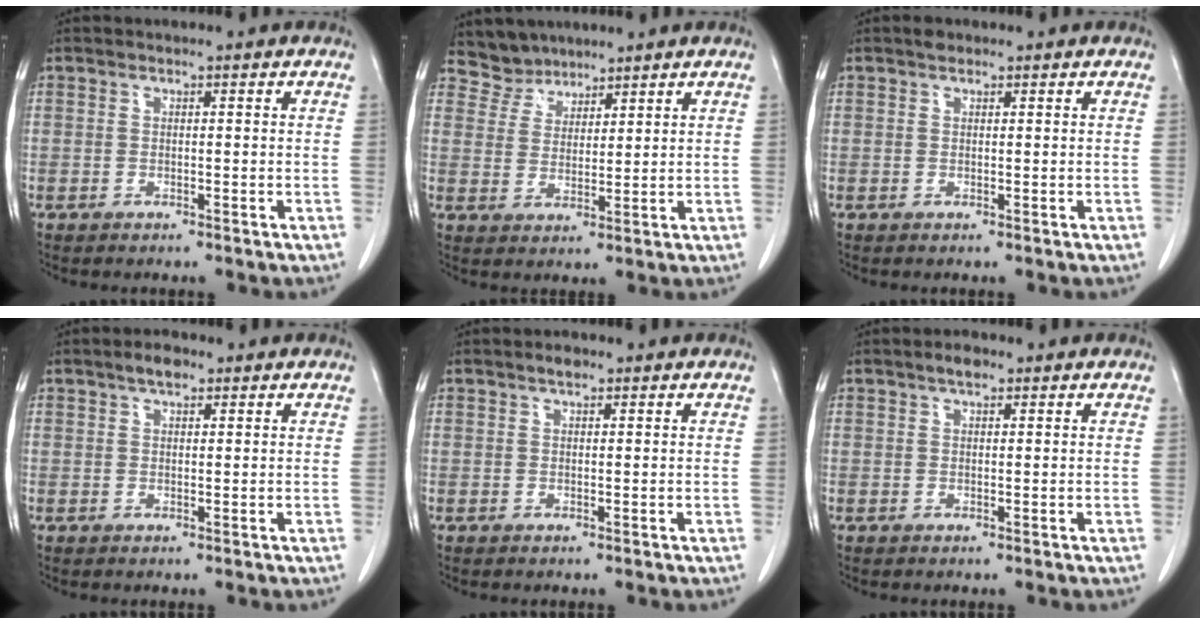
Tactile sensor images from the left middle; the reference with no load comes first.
{"total": 4.4, "force": [3.9, 1.8, -0.6], "torque": [0.015, 0.005, 0.078]}
{"total": 0.9, "force": [0.7, 0.5, 0.3], "torque": [-0.008, 0.005, 0.010]}
{"total": 2.5, "force": [1.7, 1.0, 1.5], "torque": [-0.029, 0.006, 0.027]}
{"total": 1.4, "force": [1.0, 0.5, 0.8], "torque": [-0.017, 0.004, 0.016]}
{"total": 1.8, "force": [1.2, 0.7, 1.1], "torque": [-0.021, 0.005, 0.018]}